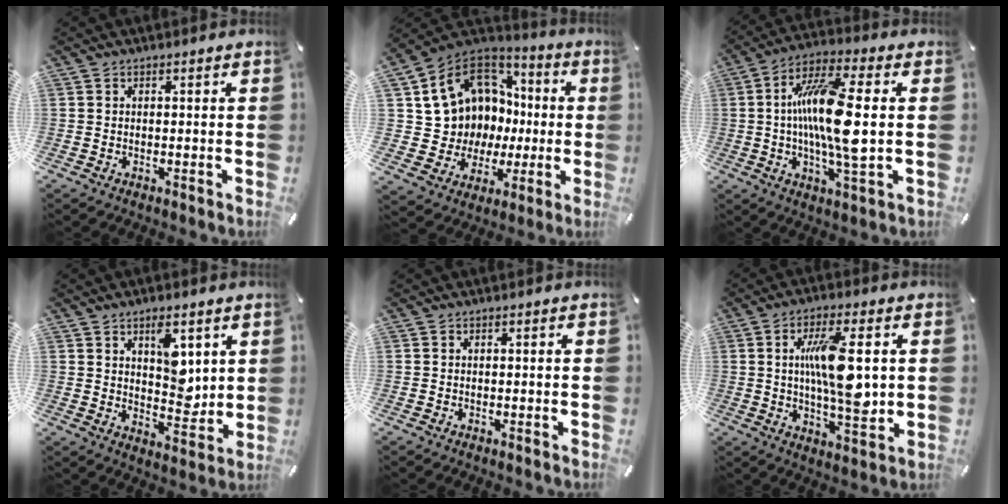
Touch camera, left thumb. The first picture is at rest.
{"total": 12.5, "force": [3.9, 11.6, 2.7], "torque": [-0.067, -0.043, 0.101]}
{"total": 16.3, "force": [0.3, 3.9, 15.8], "torque": [-0.314, -0.007, -0.005]}
{"total": 8.5, "force": [3.8, 5.0, 5.7], "torque": [-0.066, -0.026, 0.061]}
{"total": 0.0}
{"total": 13.7, "force": [2.0, 4.3, 12.8], "torque": [-0.236, -0.013, 0.024]}